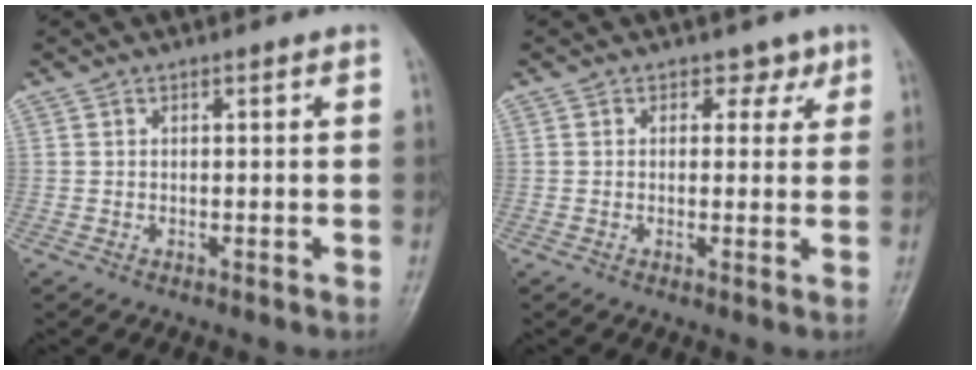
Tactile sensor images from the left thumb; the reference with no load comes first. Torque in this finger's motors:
{"motor_torque": [-0.15, -0.12, -0.09, 0.12, 0.01]}